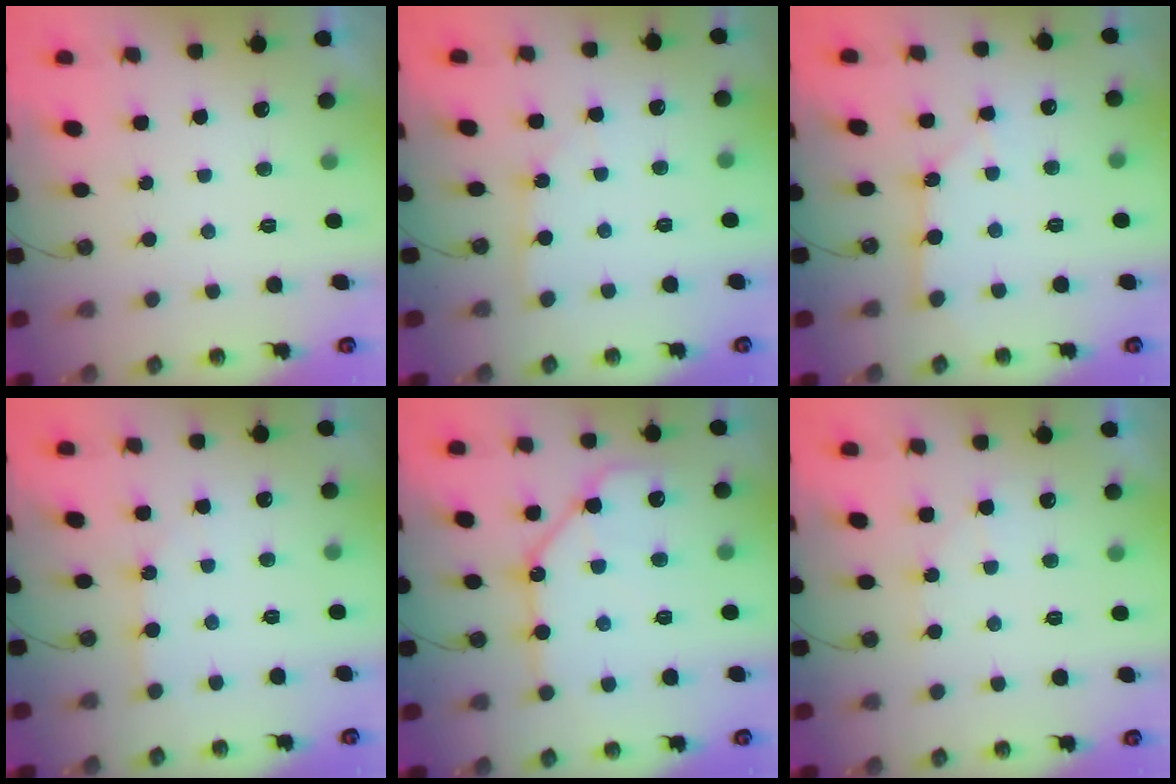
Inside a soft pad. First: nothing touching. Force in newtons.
{"total": 2.5, "press": 2.5, "slide": 0.3}
{"total": 2.6, "press": 2.6, "slide": 0.3}
{"total": 3.2, "press": 3.1, "slide": 0.4}
{"total": 12.8, "press": 12.8, "slide": 1.1}
{"total": 5.0, "press": 5.0, "slide": 0.7}